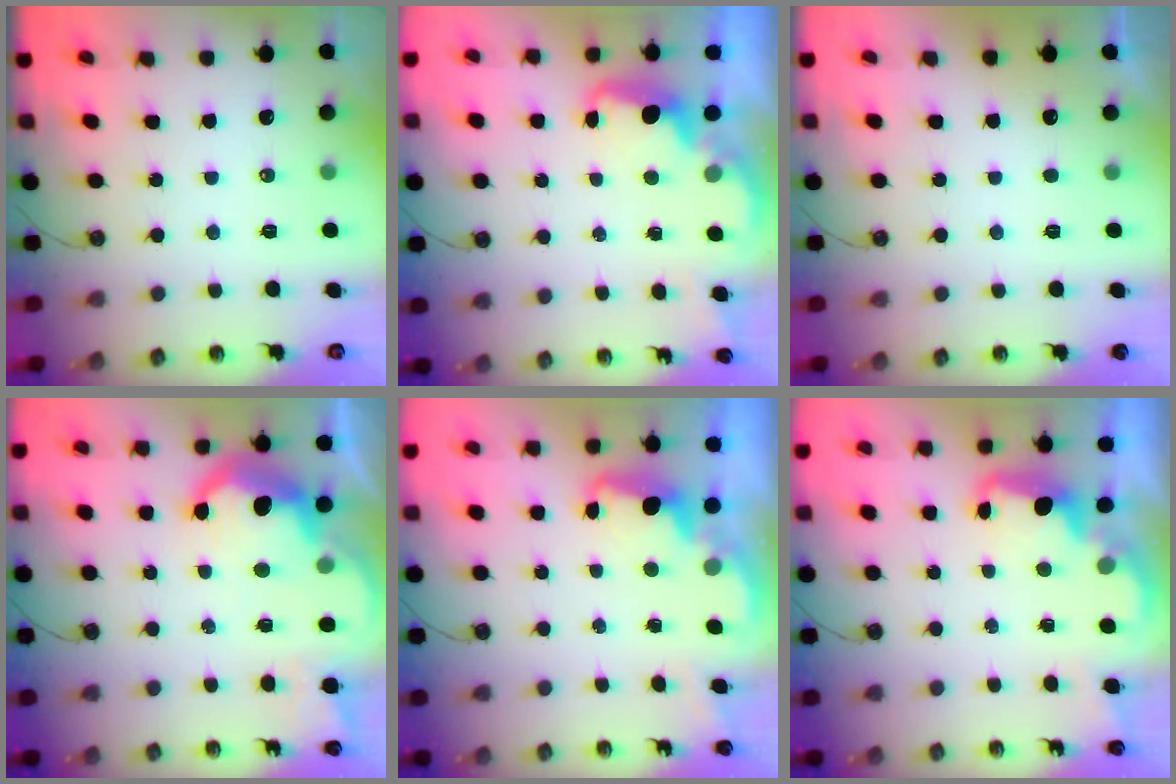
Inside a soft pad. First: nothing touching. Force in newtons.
{"total": 2.1, "press": 2.0, "slide": 0.6}
{"total": 0.0}
{"total": 14.8, "press": 14.7, "slide": 1.1}
{"total": 2.5, "press": 2.4, "slide": 0.5}
{"total": 2.8, "press": 2.7, "slide": 0.7}